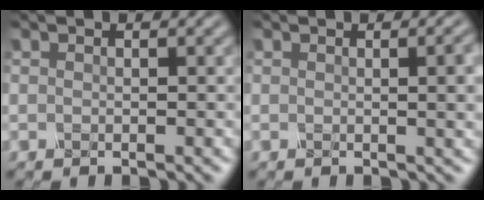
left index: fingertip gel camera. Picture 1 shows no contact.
{"total": 4.1, "force": [0.5, 1.5, 3.7], "torque": [-0.023, 0.011, 0.007]}